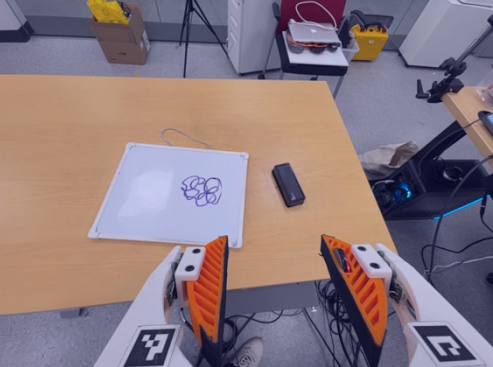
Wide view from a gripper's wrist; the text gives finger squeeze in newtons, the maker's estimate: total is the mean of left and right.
{"total": 0.0}